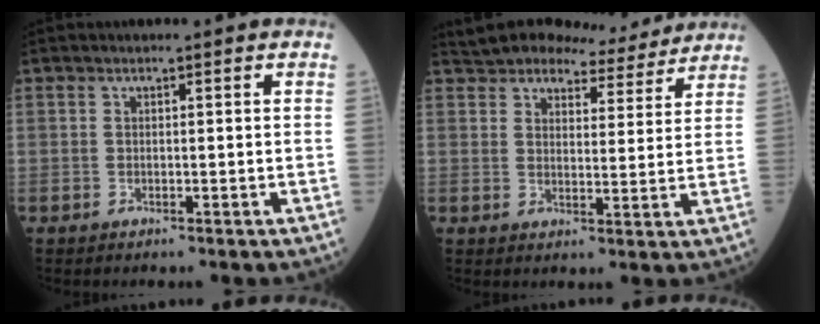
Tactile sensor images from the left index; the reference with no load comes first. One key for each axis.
{"total": 10.7, "fx": 10.2, "fy": 2.7, "fz": 2.0, "tx": -0.024, "ty": 0.009, "tz": 0.135}